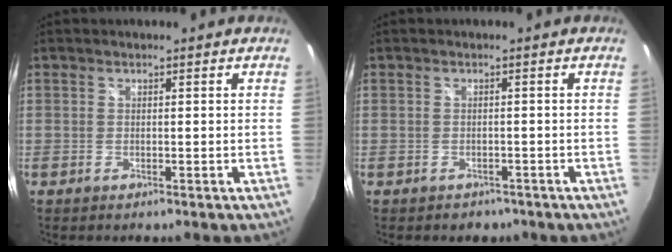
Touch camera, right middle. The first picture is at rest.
{"total": 2.8, "force": [-1.9, 2.0, 0.6], "torque": [-0.015, -0.005, -0.024]}